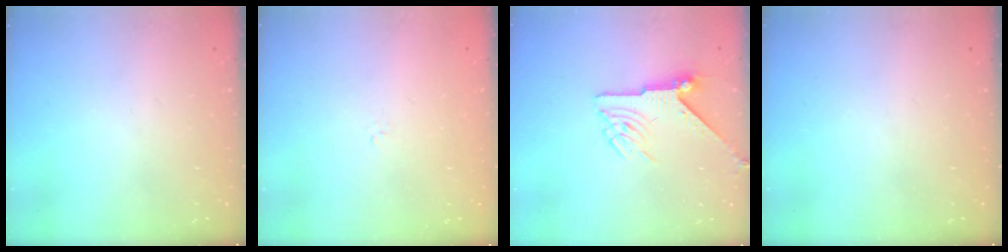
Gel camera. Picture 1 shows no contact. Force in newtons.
{"total": 1.2, "press": 1.2, "slide": 0.4}
{"total": 6.7, "press": 6.7, "slide": 0.1}
{"total": 0.0}